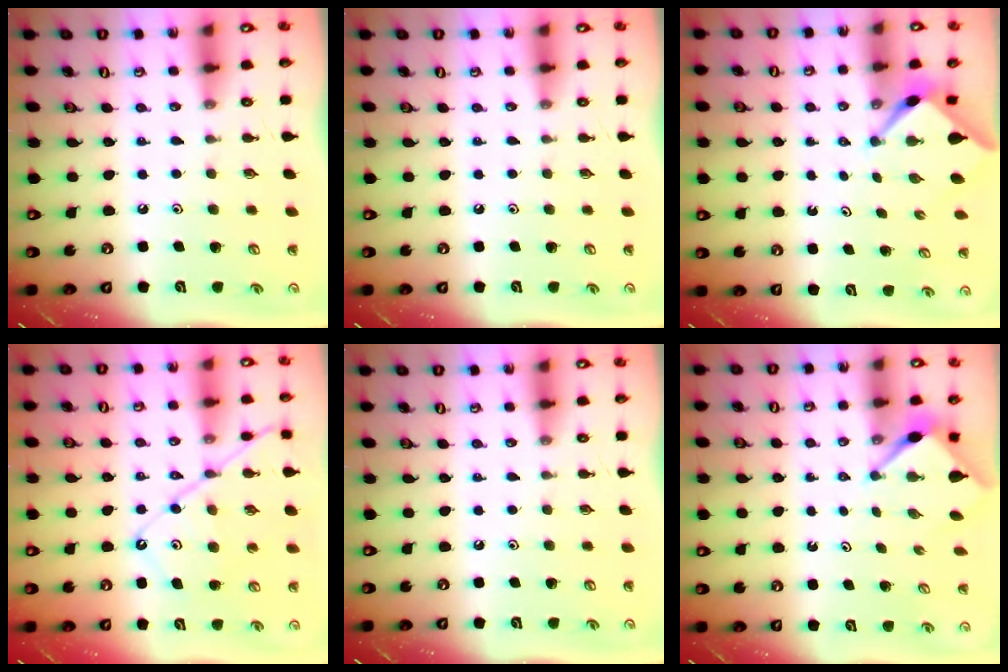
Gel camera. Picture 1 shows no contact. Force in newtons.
{"total": 0.0}
{"total": 2.4, "press": 2.4, "slide": 0.3}
{"total": 11.7, "press": 11.7, "slide": 1.2}
{"total": 0.0}
{"total": 3.0, "press": 2.9, "slide": 0.3}